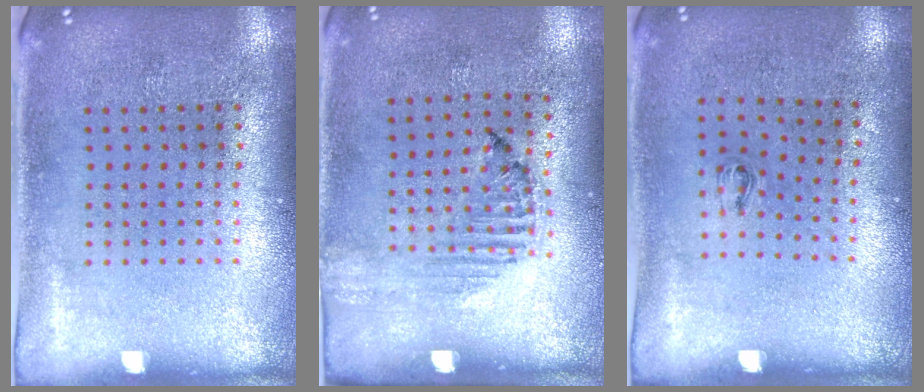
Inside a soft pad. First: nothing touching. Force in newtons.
{"total": 1.2, "press": 1.2, "slide": 0.4}
{"total": 0.6, "press": 0.2, "slide": 0.5}